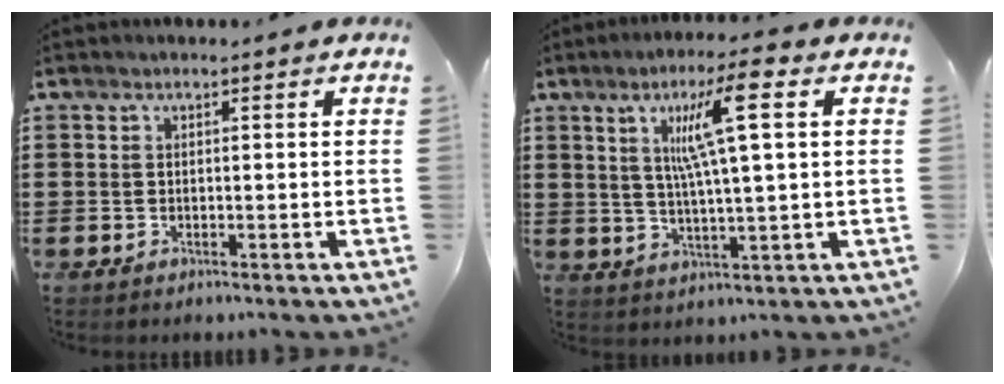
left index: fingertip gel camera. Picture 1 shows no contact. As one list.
[{"total": 9.7, "force": [3.7, 0.4, 9.0], "torque": [-0.180, 0.001, 0.052]}]